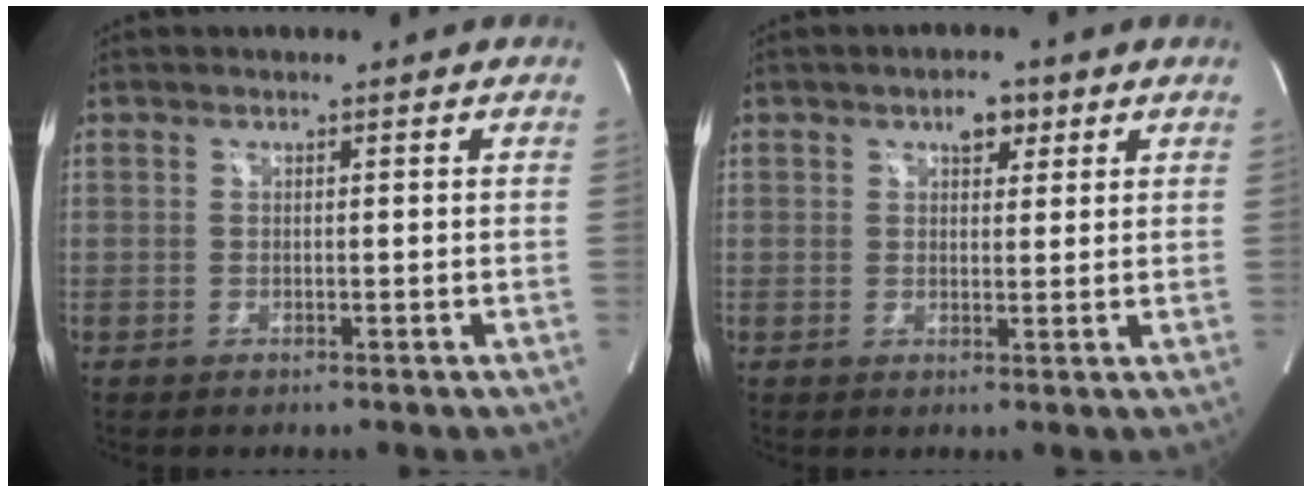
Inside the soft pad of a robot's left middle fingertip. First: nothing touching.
{"total": 3.2, "force": [1.8, 1.7, 2.1], "torque": [-0.032, 0.012, 0.029]}